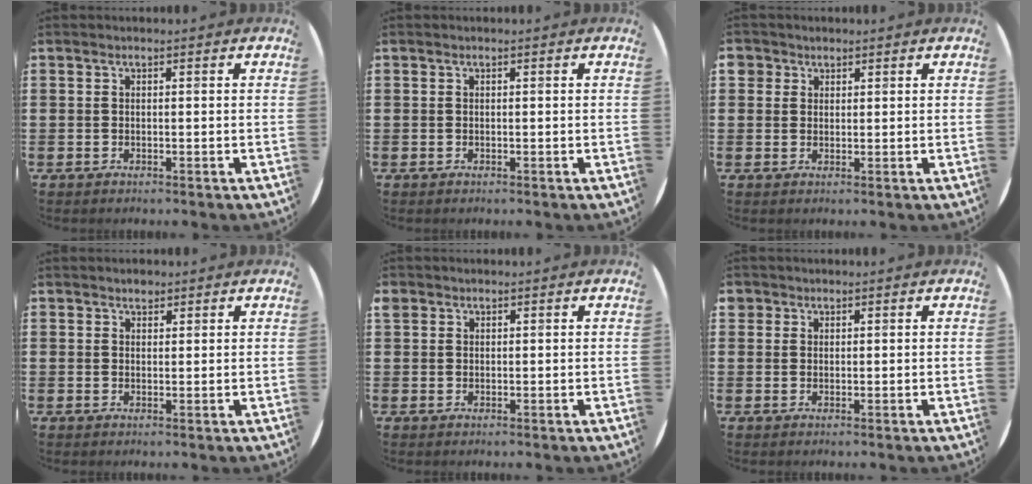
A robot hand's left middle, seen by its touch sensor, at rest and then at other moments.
{"total": 0.0}
{"total": 1.8, "force": [1.3, 1.3, 0.1], "torque": [0.004, 0.002, 0.023]}
{"total": 1.3, "force": [1.2, 0.4, 0.1], "torque": [0.005, -0.002, 0.022]}
{"total": 1.0, "force": [0.8, 0.5, 0.0], "torque": [-0.001, 0.003, 0.016]}
{"total": 1.3, "force": [1.0, 0.8, 0.0], "torque": [0.006, 0.000, 0.019]}